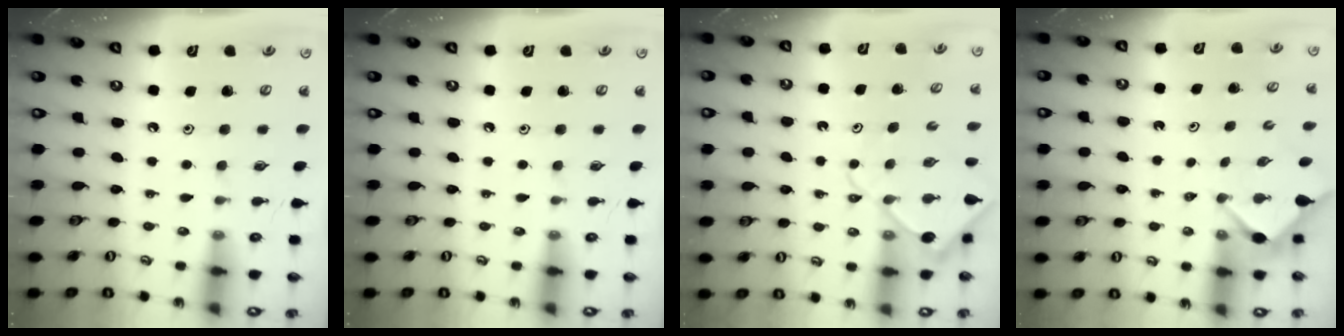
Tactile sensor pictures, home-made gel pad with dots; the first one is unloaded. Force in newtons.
{"total": 0.0}
{"total": 8.3, "press": 8.3, "slide": 0.8}
{"total": 2.6, "press": 2.6, "slide": 0.3}